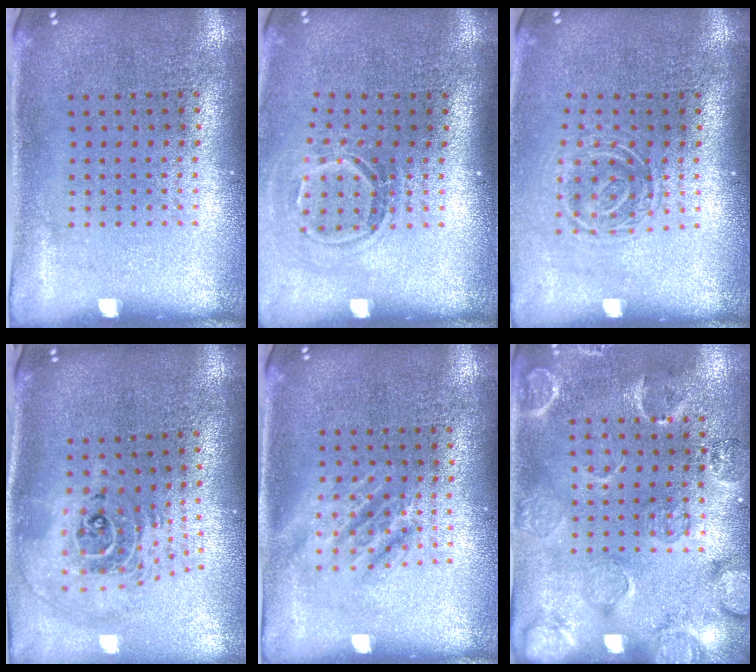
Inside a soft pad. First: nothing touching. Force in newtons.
{"total": 1.7, "press": 1.2, "slide": 1.2}
{"total": 1.7, "press": 1.2, "slide": 1.2}
{"total": 2.4, "press": 1.7, "slide": 1.7}
{"total": 1.1, "press": 1.1, "slide": 0.2}
{"total": 2.8, "press": 1.8, "slide": 2.1}